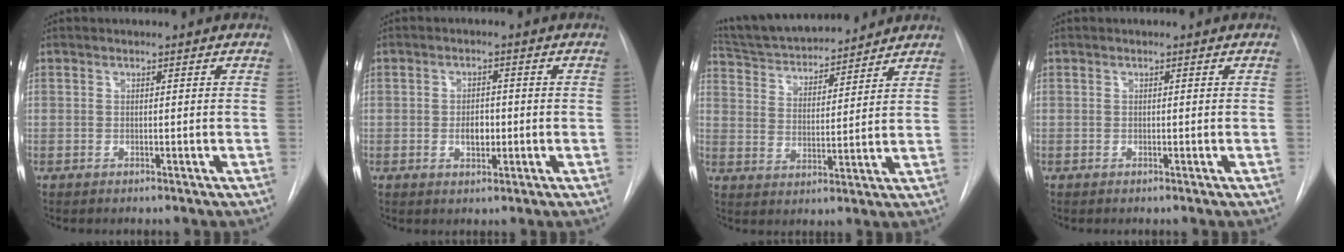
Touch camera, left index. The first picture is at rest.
{"total": 3.2, "force": [-0.5, 1.8, 2.6], "torque": [-0.040, 0.002, -0.003]}
{"total": 16.4, "force": [15.2, 2.9, 5.6], "torque": [-0.096, 0.022, 0.249]}
{"total": 0.0}